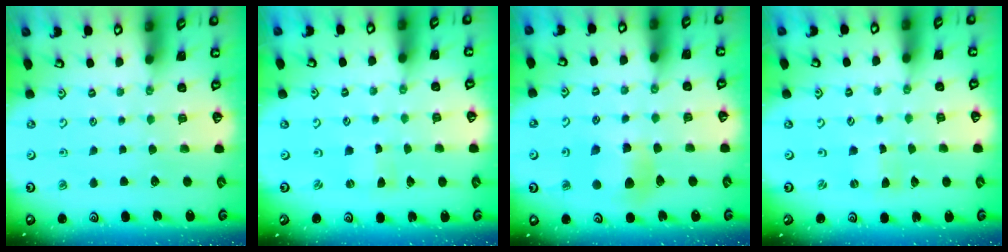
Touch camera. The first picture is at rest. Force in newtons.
{"total": 0.0}
{"total": 7.8, "press": 7.8, "slide": 0.6}
{"total": 0.0}